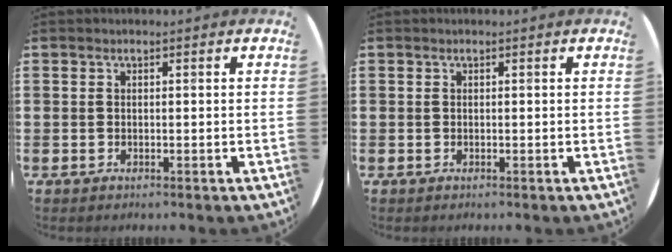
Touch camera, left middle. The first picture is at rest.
{"total": 0.0}